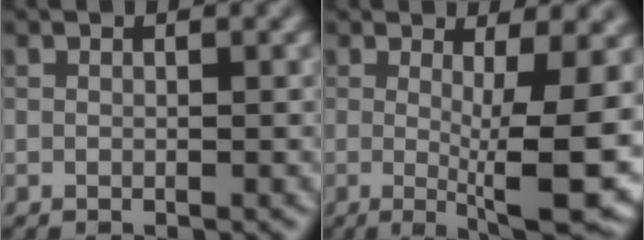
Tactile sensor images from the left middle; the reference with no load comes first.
{"total": 10.2, "force": [-0.2, 2.4, 9.9], "torque": [-0.127, -0.014, -0.003]}